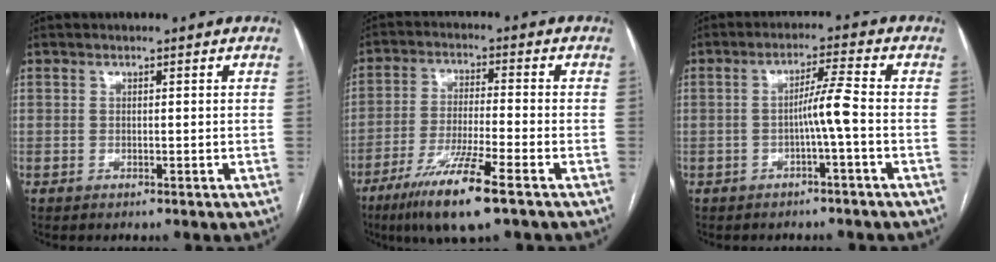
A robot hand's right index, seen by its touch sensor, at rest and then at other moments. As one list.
[{"total": 11.0, "force": [-6.6, 0.1, 8.8], "torque": [-0.170, -0.027, -0.120]}, {"total": 4.4, "force": [-1.2, -0.7, 4.2], "torque": [-0.073, 0.009, -0.020]}]